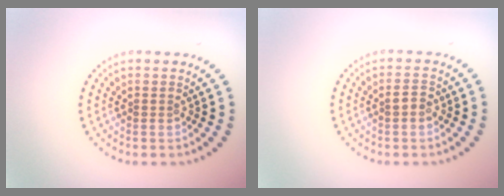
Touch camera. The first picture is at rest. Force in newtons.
{"total": 1.3, "press": 1.3, "slide": 0.0}